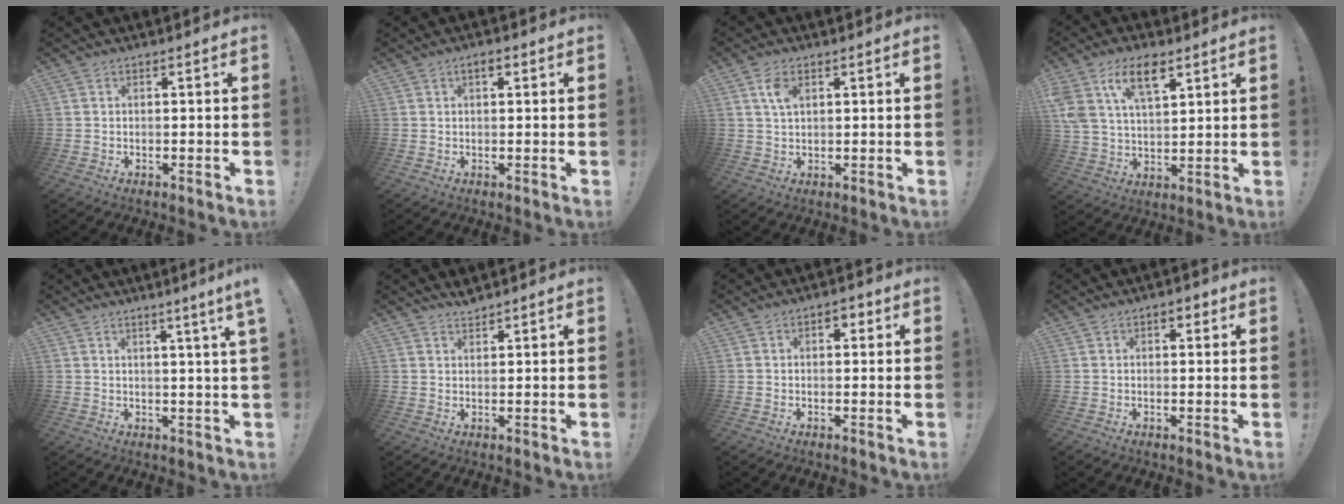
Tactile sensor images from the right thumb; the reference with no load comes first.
{"total": 2.1, "force": [1.0, 0.9, 1.6], "torque": [-0.028, 0.002, 0.016]}
{"total": 5.5, "force": [2.6, 3.1, 3.7], "torque": [-0.064, -0.005, 0.047]}
{"total": 12.4, "force": [7.0, 6.4, 8.0], "torque": [-0.140, -0.017, 0.129]}
{"total": 4.7, "force": [2.4, -0.9, 4.0], "torque": [-0.053, -0.016, 0.033]}
{"total": 2.1, "force": [2.0, 0.4, 0.4], "torque": [0.005, -0.016, 0.035]}
{"total": 2.7, "force": [0.5, 1.9, 1.9], "torque": [-0.017, 0.002, 0.004]}
{"total": 2.4, "force": [0.9, 1.5, 1.7], "torque": [-0.019, 0.001, 0.012]}